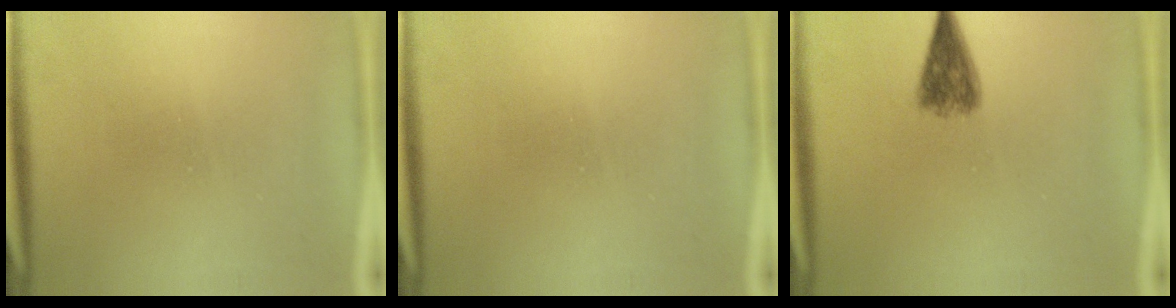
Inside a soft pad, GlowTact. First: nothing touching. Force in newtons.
{"total": 0.0}
{"total": 4.8}